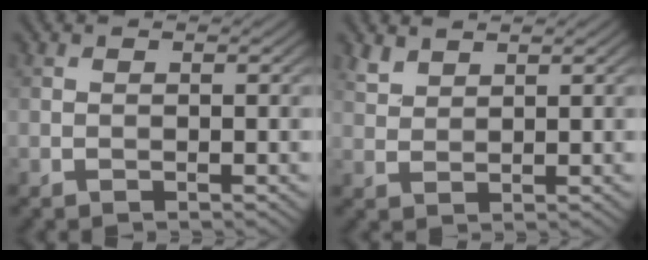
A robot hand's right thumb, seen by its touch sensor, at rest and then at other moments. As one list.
[{"total": 2.3, "force": [2.0, 0.8, 0.8], "torque": [-0.022, 0.002, 0.048]}]